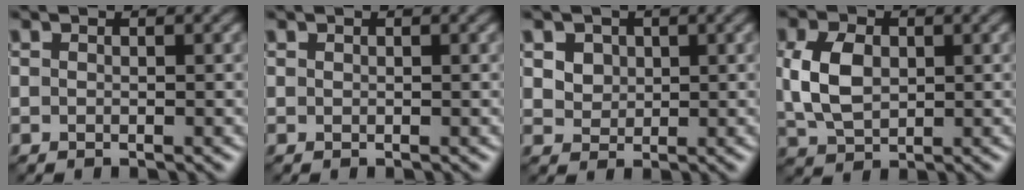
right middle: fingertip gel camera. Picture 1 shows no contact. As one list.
[{"total": 0.0}, {"total": 4.0, "force": [2.0, 2.9, 1.9], "torque": [-0.049, 0.007, 0.034]}, {"total": 5.1, "force": [0.7, 3.5, 3.6], "torque": [-0.083, 0.003, 0.015]}]